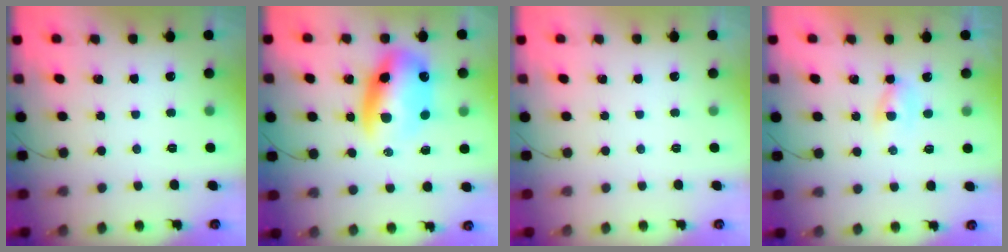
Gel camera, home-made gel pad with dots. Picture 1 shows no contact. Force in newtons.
{"total": 12.2, "press": 11.9, "slide": 2.8}
{"total": 0.0}
{"total": 1.4, "press": 1.3, "slide": 0.7}